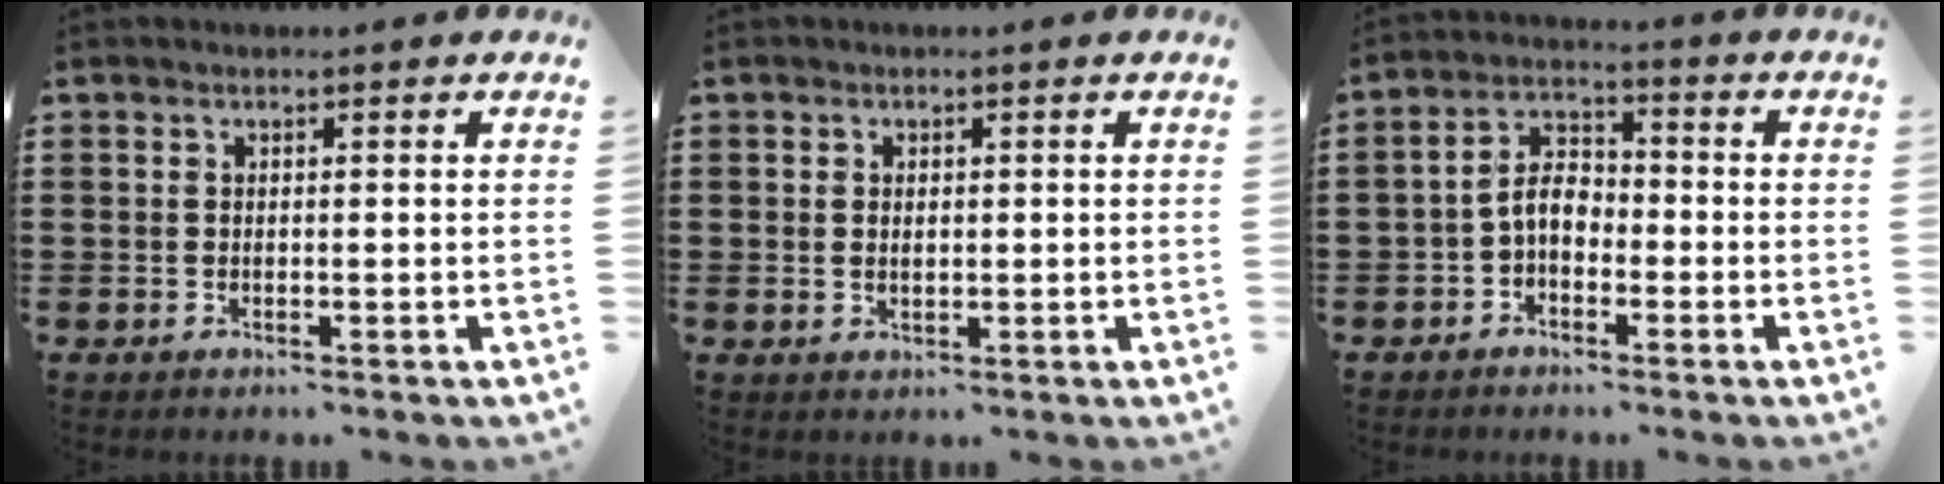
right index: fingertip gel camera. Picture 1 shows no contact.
{"total": 1.0, "force": [0.3, 0.7, 0.6], "torque": [-0.013, 0.005, 0.006]}
{"total": 4.7, "force": [-1.5, 2.9, 3.5], "torque": [-0.079, 0.008, -0.034]}